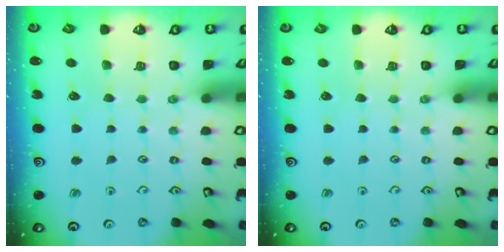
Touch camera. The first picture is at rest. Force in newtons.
{"total": 0.0}